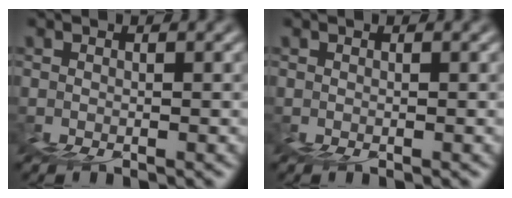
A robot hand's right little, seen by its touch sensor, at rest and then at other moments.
{"total": 0.0}